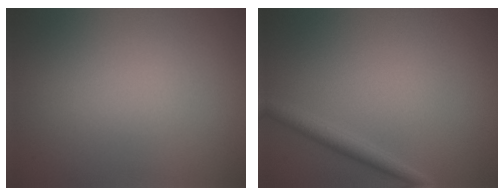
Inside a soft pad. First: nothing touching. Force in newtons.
{"total": 1.9, "press": 1.9, "slide": 0.1}